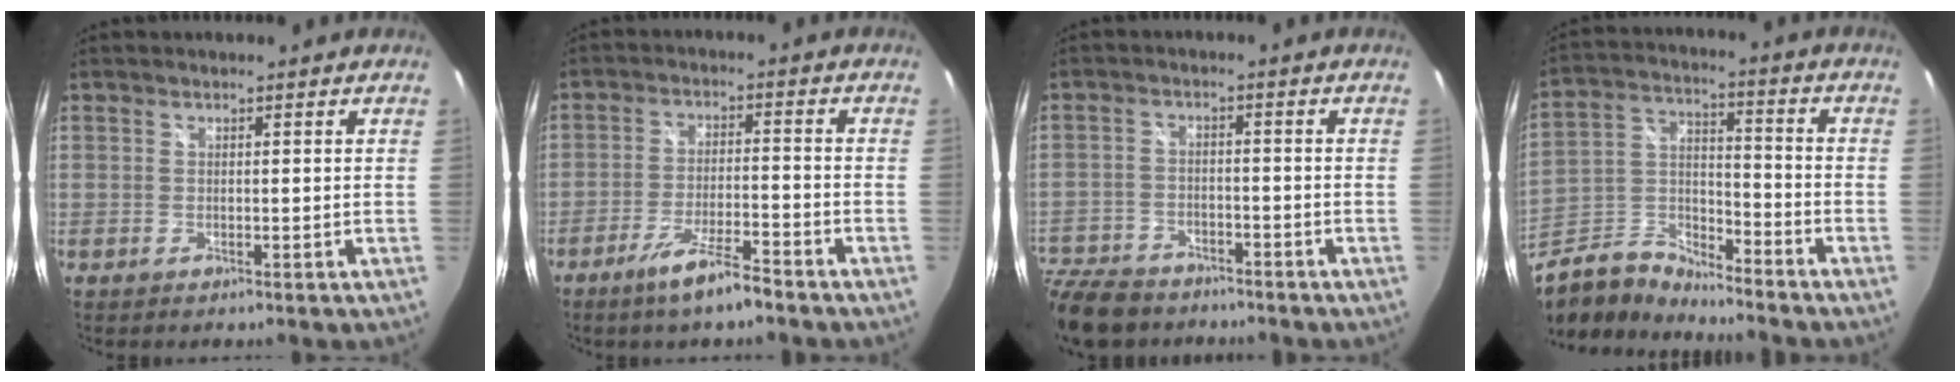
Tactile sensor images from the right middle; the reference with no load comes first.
{"total": 7.8, "force": [-5.8, 0.7, 5.2], "torque": [-0.111, -0.007, -0.100]}
{"total": 15.2, "force": [-11.5, 8.1, 5.6], "torque": [-0.171, -0.006, -0.198]}
{"total": 11.1, "force": [-9.3, 4.6, 4.1], "torque": [-0.099, 0.015, -0.190]}